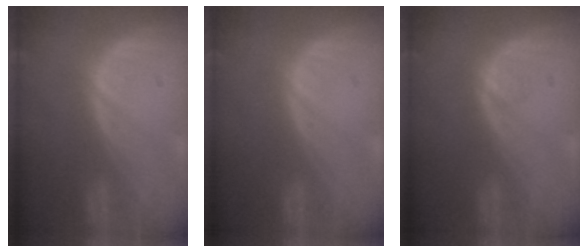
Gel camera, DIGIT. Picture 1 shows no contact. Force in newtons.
{"total": 0.0}
{"total": 0.8, "press": 0.8, "slide": 0.1}